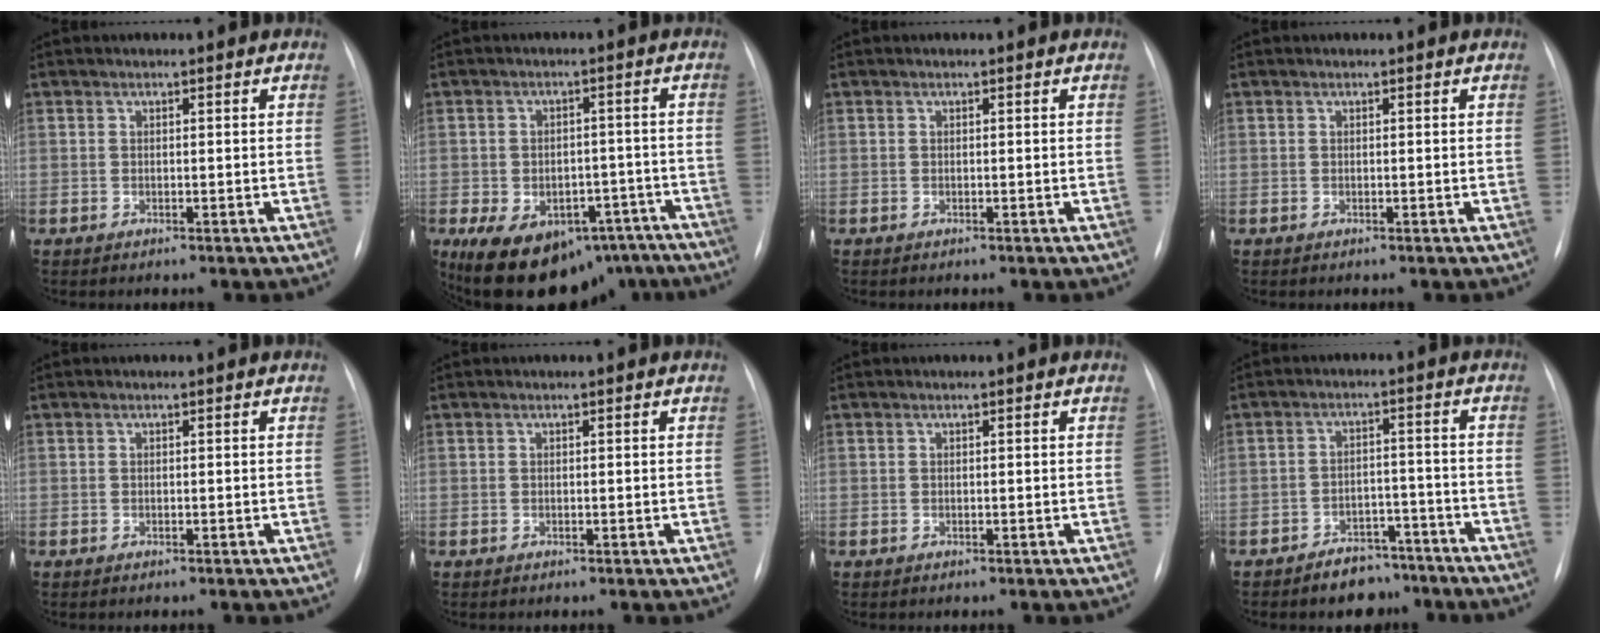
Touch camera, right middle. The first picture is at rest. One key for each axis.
{"total": 18.3, "fx": -12.6, "fy": 10.5, "fz": 8.3, "tx": -0.135, "ty": 0.011, "tz": -0.154}
{"total": 0.0}
{"total": 0.0}
{"total": 0.0}
{"total": 0.0}
{"total": 0.0}
{"total": 6.3, "fx": -5.1, "fy": 3.4, "fz": 1.6, "tx": -0.017, "ty": 0.015, "tz": -0.074}